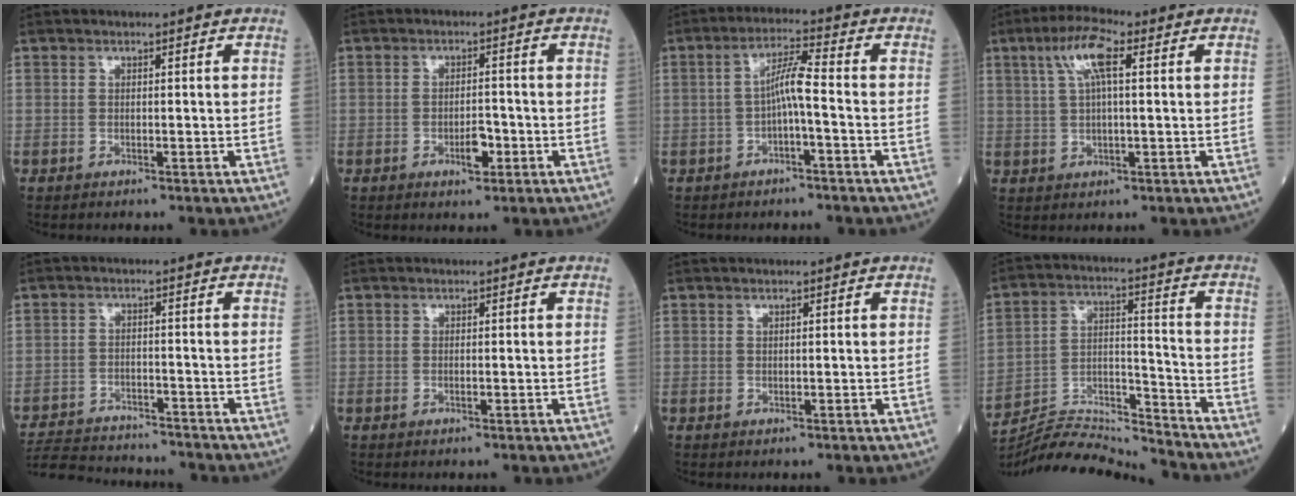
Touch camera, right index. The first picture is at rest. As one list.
[{"total": 3.1, "force": [-1.4, 1.1, 2.6], "torque": [-0.041, 0.002, -0.020]}, {"total": 4.6, "force": [-1.0, 0.0, 4.5], "torque": [-0.082, 0.017, -0.017]}, {"total": 6.7, "force": [2.6, 1.1, 6.1], "torque": [-0.123, 0.019, 0.048]}, {"total": 12.3, "force": [-11.7, 2.3, 2.9], "torque": [-0.060, 0.004, -0.174]}, {"total": 0.0}, {"total": 0.0}, {"total": 13.4, "force": [-13.3, -1.0, 0.7], "torque": [-0.021, 0.026, -0.235]}]